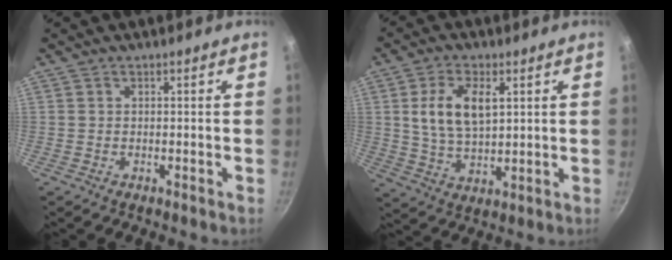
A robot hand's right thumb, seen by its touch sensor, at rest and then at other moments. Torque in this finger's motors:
{"motor_torque": [-0.48, 0.94, 0.08, 0.31, 0.31]}